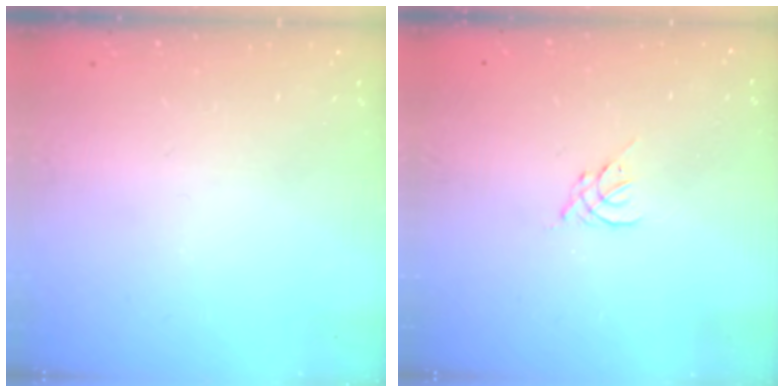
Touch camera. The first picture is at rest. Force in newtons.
{"total": 1.8, "press": 1.7, "slide": 0.5}